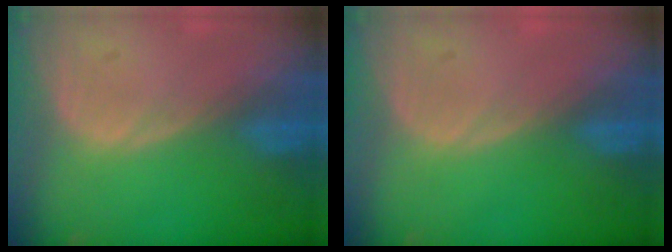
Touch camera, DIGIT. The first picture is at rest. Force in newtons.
{"total": 0.0}